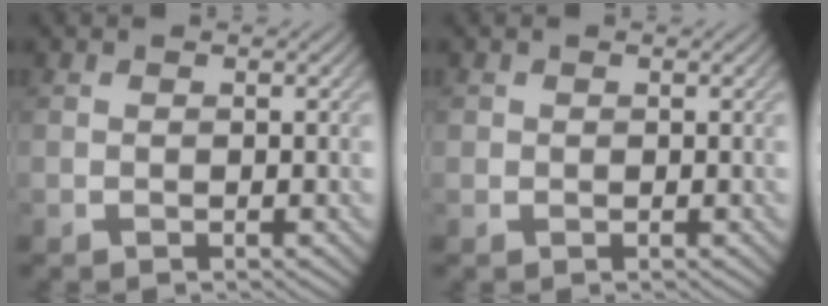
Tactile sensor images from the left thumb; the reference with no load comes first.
{"total": 0.7, "force": [0.2, 0.7, 0.1], "torque": [-0.001, -0.003, 0.003]}